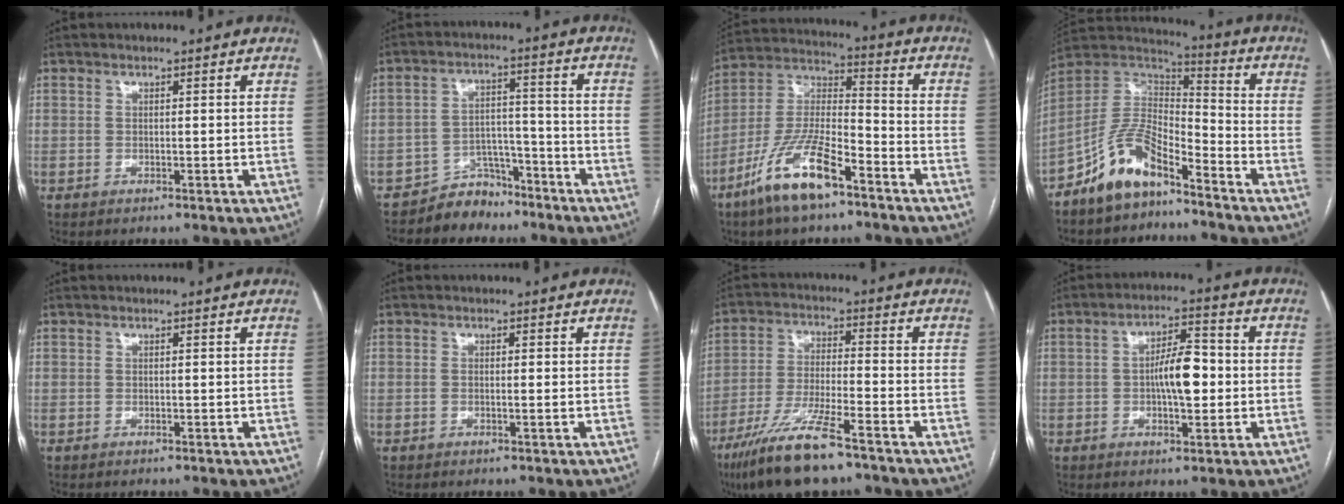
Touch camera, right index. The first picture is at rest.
{"total": 6.1, "force": [-5.1, 3.2, 0.3], "torque": [0.005, 0.025, -0.084]}
{"total": 14.0, "force": [-8.6, 3.5, 10.5], "torque": [-0.217, -0.007, -0.162]}
{"total": 10.7, "force": [-7.7, 3.9, 6.3], "torque": [-0.141, 0.022, -0.150]}
{"total": 0.0}
{"total": 1.1, "force": [-0.1, 0.1, 1.1], "torque": [-0.023, 0.000, -0.001]}
{"total": 12.7, "force": [-8.7, 1.7, 9.0], "torque": [-0.177, -0.028, -0.156]}
{"total": 7.6, "force": [-0.5, 2.6, 7.1], "torque": [-0.122, 0.015, -0.008]}